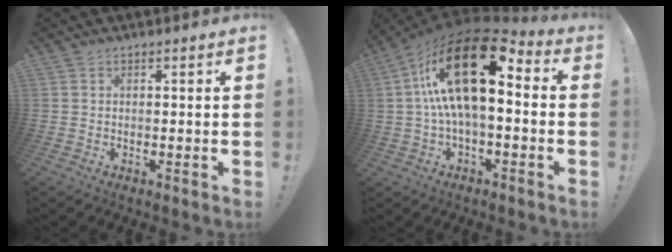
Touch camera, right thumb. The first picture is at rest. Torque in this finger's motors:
{"motor_torque": [1.98, 3.02, 2.33, -0.44, 0.78]}